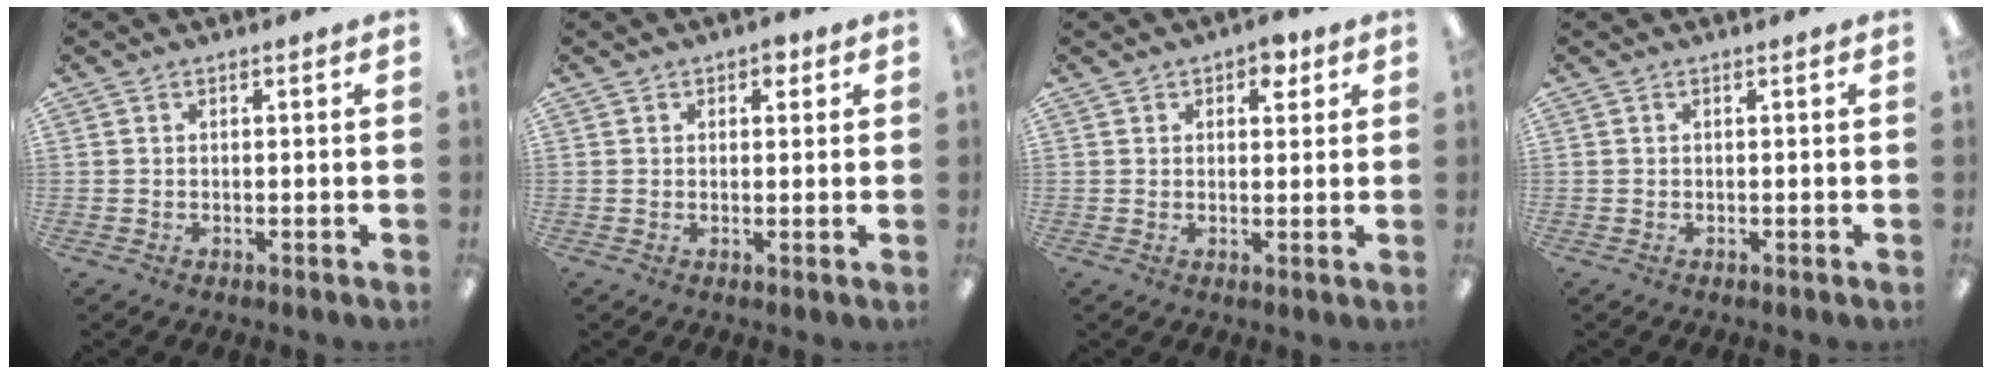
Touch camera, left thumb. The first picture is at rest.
{"total": 2.3, "force": [1.3, 1.7, 0.9], "torque": [-0.004, -0.002, 0.018]}
{"total": 4.1, "force": [2.3, 2.6, 2.1], "torque": [-0.014, -0.005, 0.035]}
{"total": 0.0}